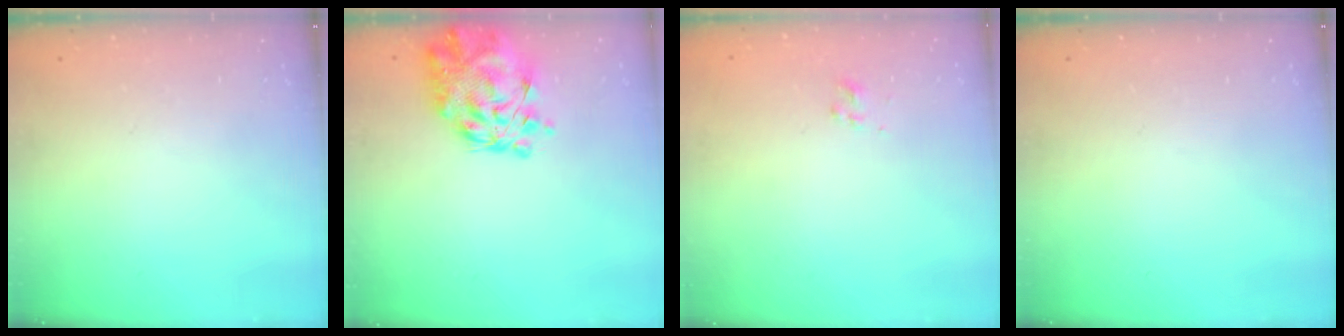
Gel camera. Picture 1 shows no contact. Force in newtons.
{"total": 9.8, "press": 9.3, "slide": 3.1}
{"total": 2.5, "press": 2.4, "slide": 0.8}
{"total": 0.0}